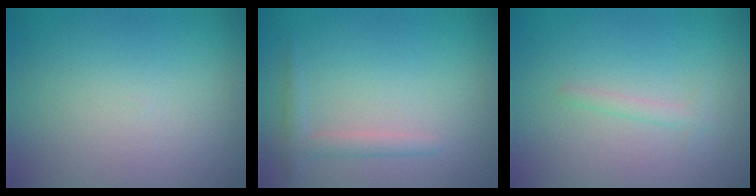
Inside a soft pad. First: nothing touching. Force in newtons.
{"total": 1.7, "press": 1.6, "slide": 0.1}
{"total": 1.0, "press": 1.0, "slide": 0.0}